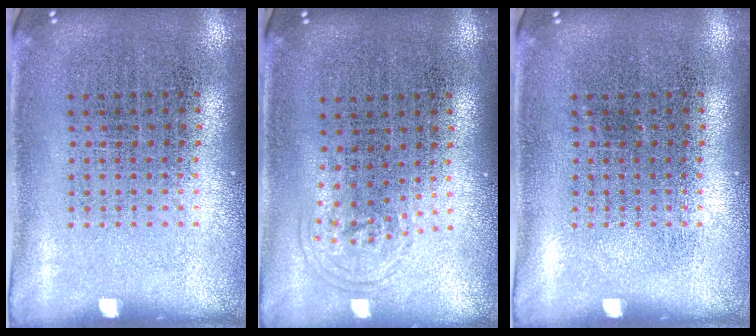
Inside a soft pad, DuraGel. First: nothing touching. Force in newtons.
{"total": 0.8, "press": 0.6, "slide": 0.6}
{"total": 0.0}